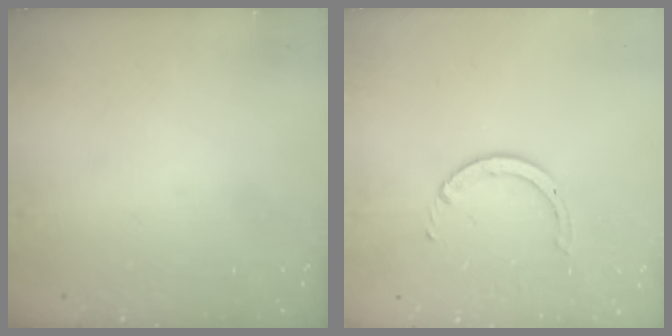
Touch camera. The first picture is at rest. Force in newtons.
{"total": 2.5, "press": 2.5, "slide": 0.2}